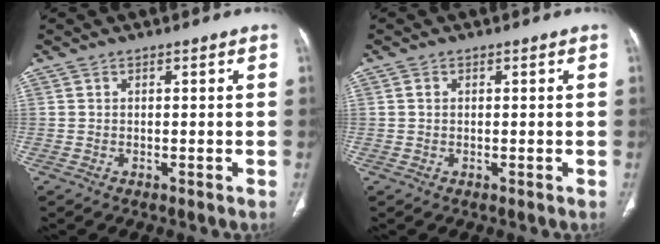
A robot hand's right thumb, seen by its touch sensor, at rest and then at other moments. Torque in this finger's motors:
{"motor_torque": [-0.58, 0.26, 0.14, -0.29, -0.05]}